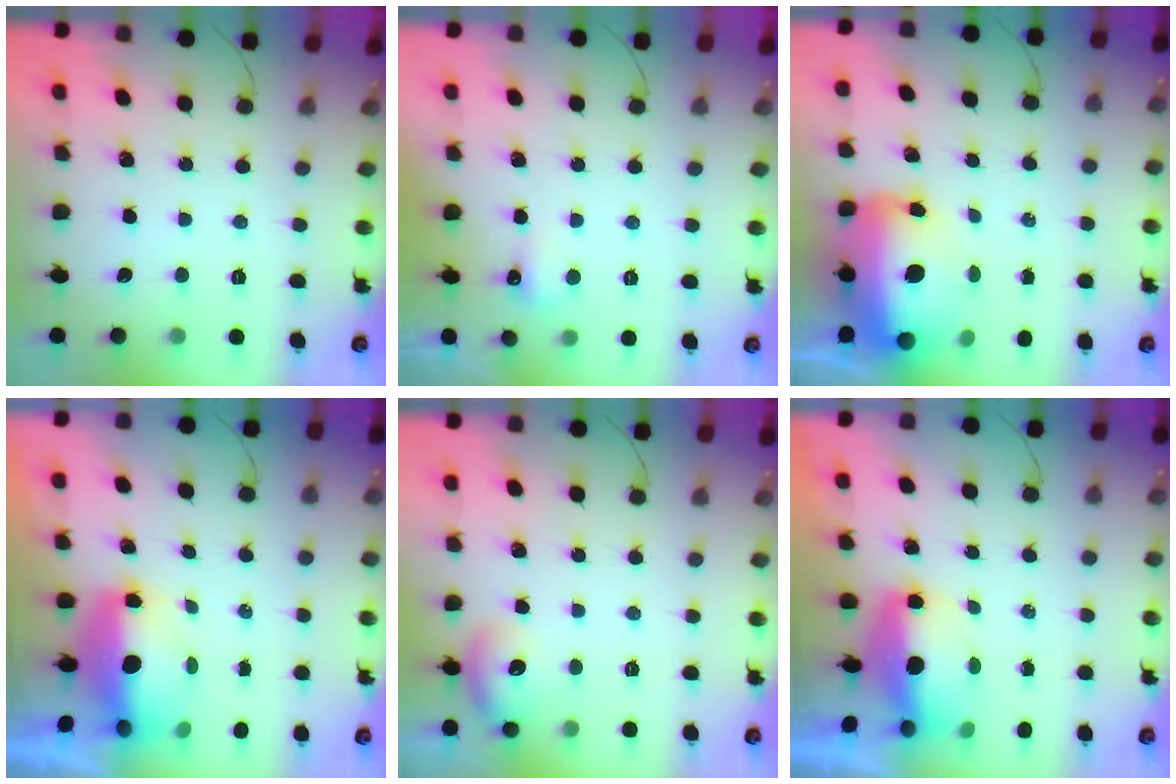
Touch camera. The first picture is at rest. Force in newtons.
{"total": 3.9, "press": 3.7, "slide": 1.0}
{"total": 25.7, "press": 22.0, "slide": 13.2}
{"total": 7.8, "press": 7.5, "slide": 1.8}
{"total": 9.9, "press": 8.4, "slide": 5.2}
{"total": 6.4, "press": 6.3, "slide": 1.0}